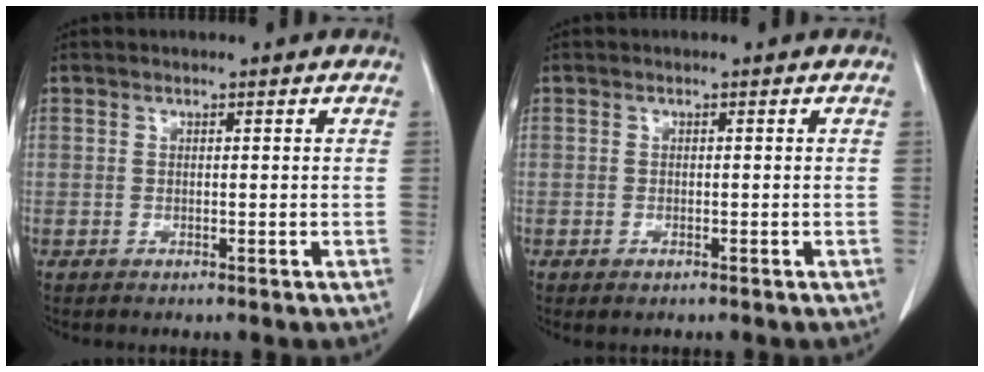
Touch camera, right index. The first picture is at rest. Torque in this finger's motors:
{"motor_torque": [0.19, -0.15, -0.05, 0.01]}